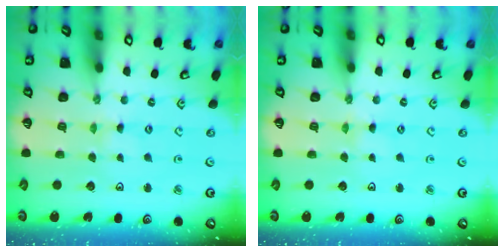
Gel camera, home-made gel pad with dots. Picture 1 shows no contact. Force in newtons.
{"total": 1.3, "press": 1.2, "slide": 0.3}